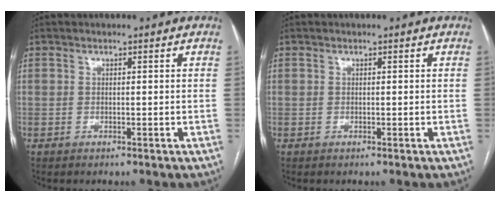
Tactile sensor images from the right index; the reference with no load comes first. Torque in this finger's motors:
{"motor_torque": [0.00, 0.00, 0.00, 0.00]}